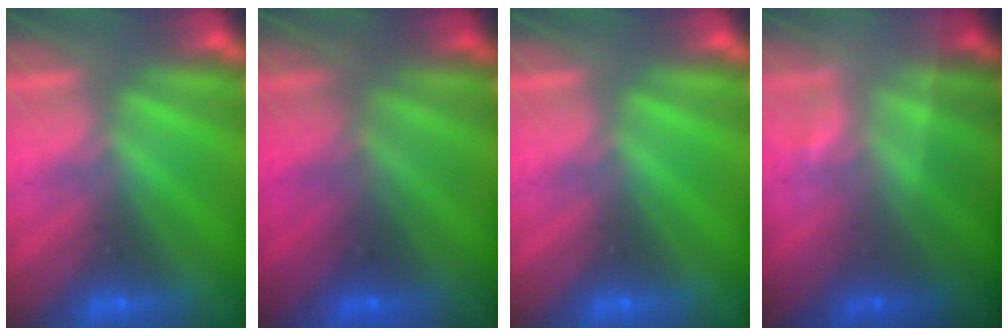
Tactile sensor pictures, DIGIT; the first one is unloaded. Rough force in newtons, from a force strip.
{"total": 1.7}
{"total": 0.0}
{"total": 1.7}